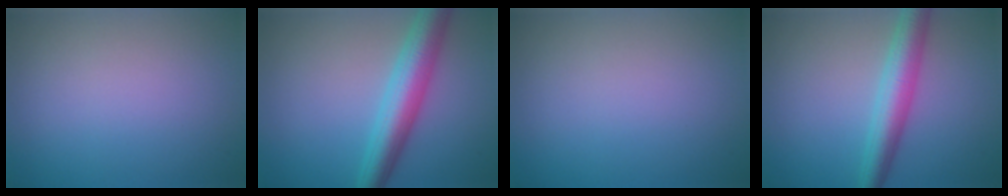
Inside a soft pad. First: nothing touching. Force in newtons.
{"total": 5.8, "press": 5.8, "slide": 0.3}
{"total": 0.0}
{"total": 4.7, "press": 4.7, "slide": 0.0}